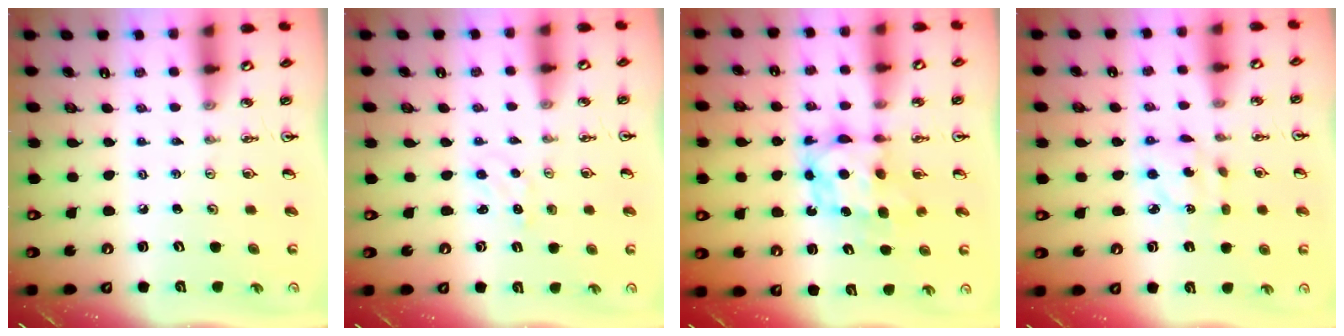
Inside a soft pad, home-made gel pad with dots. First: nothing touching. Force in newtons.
{"total": 0.9, "press": 0.8, "slide": 0.2}
{"total": 6.1, "press": 6.0, "slide": 0.6}
{"total": 3.8, "press": 3.8, "slide": 0.3}